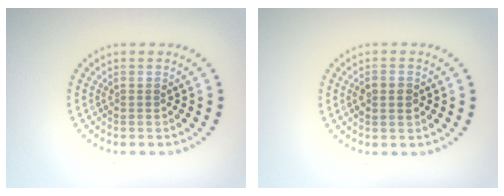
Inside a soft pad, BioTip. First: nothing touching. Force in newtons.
{"total": 1.6, "press": 1.6, "slide": 0.1}